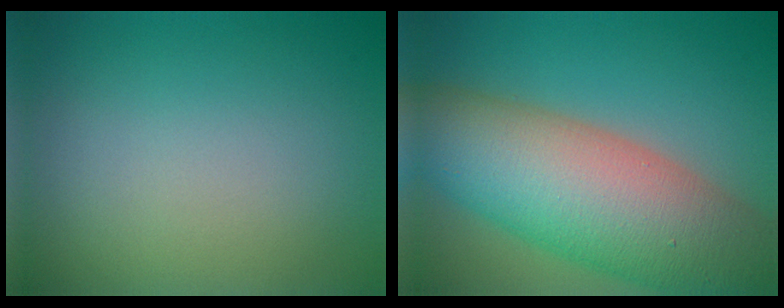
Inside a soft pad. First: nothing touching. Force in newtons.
{"total": 13.8, "press": 13.7, "slide": 0.6}